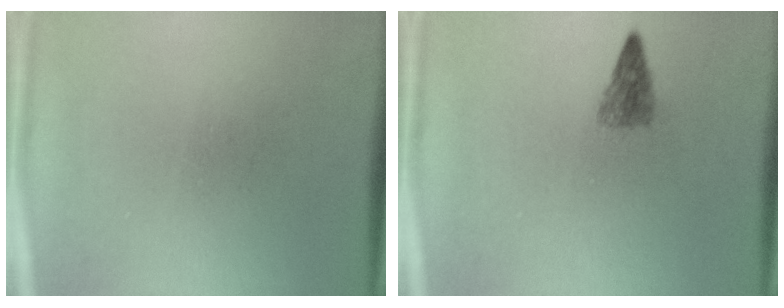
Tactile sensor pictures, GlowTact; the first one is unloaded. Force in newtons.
{"total": 2.2}